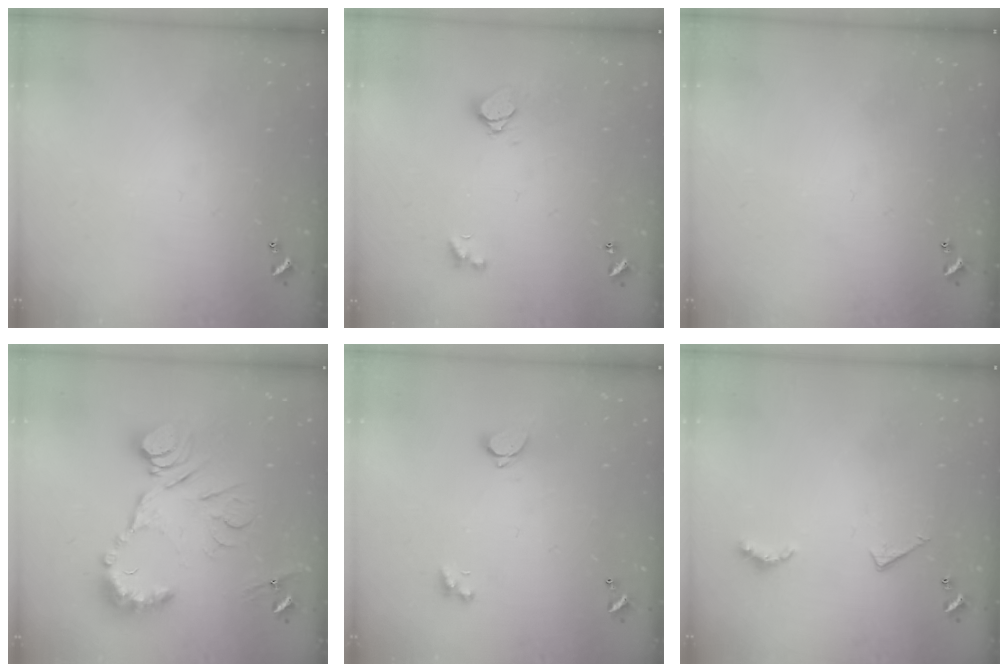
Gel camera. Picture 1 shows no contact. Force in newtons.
{"total": 2.1, "press": 2.0, "slide": 0.5}
{"total": 0.0}
{"total": 15.6, "press": 15.5, "slide": 1.7}
{"total": 2.2, "press": 2.0, "slide": 0.9}
{"total": 3.8, "press": 3.8, "slide": 0.6}